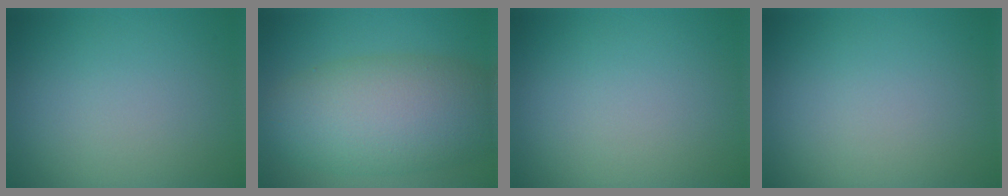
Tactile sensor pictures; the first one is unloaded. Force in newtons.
{"total": 9.5, "press": 9.5, "slide": 0.4}
{"total": 0.0}
{"total": 0.0}